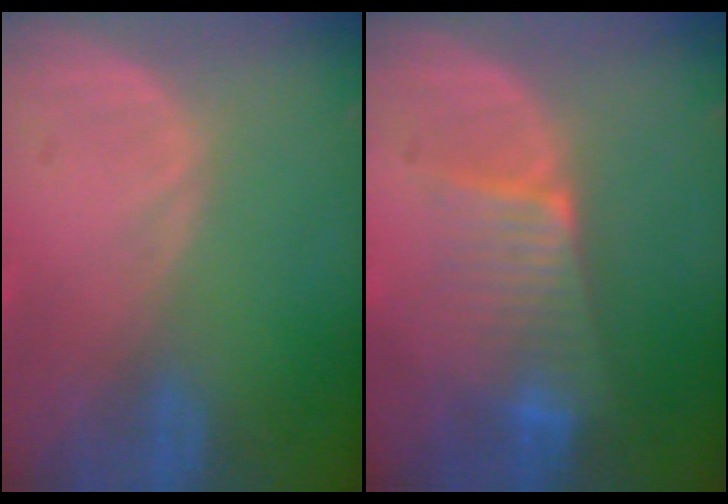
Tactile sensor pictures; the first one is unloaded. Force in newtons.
{"total": 6.6, "press": 5.9, "slide": 3.0}